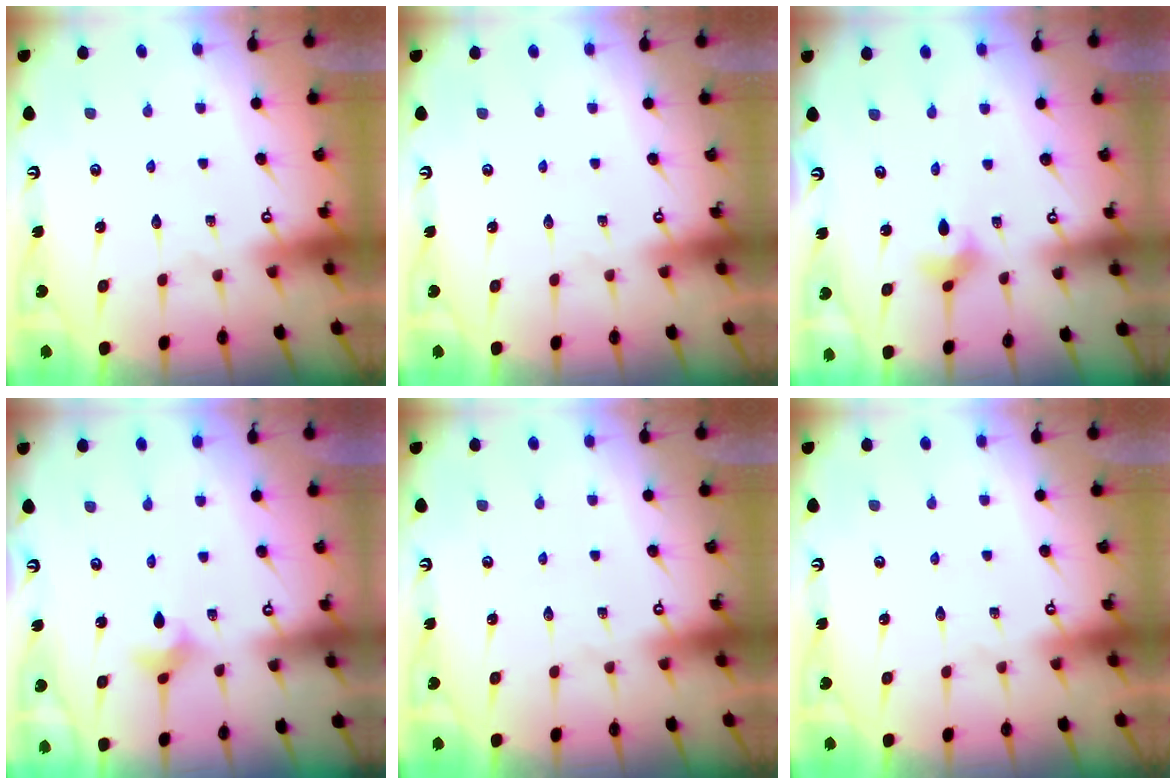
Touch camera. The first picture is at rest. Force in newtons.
{"total": 0.0}
{"total": 3.0, "press": 3.0, "slide": 0.3}
{"total": 4.0, "press": 4.0, "slide": 0.6}
{"total": 0.0}
{"total": 0.0}